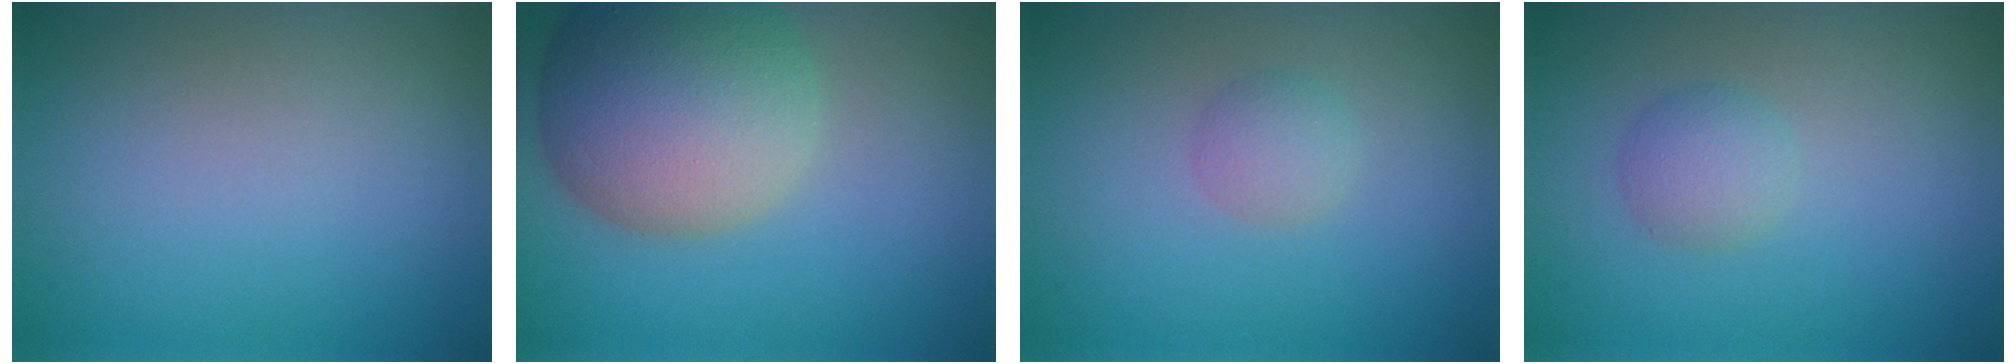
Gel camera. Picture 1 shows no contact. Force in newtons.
{"total": 12.0, "press": 12.0, "slide": 1.0}
{"total": 1.6, "press": 1.6, "slide": 0.1}
{"total": 2.0, "press": 2.0, "slide": 0.0}